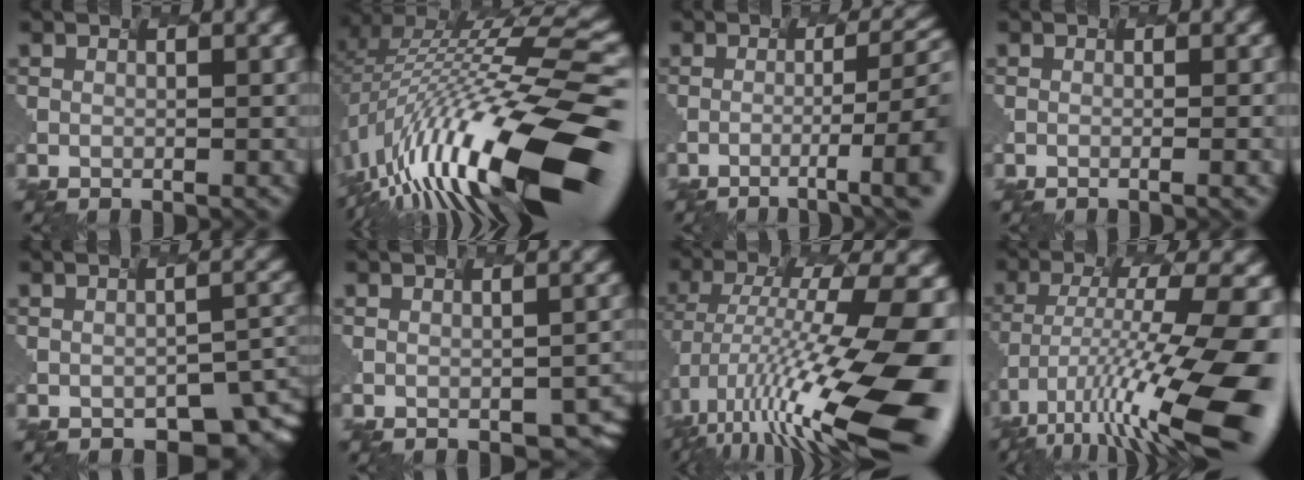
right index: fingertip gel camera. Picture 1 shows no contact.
{"total": 16.8, "force": [-5.7, 4.2, 15.2], "torque": [-0.277, 0.026, -0.097]}
{"total": 7.8, "force": [-2.5, 1.5, 7.2], "torque": [-0.097, 0.007, -0.011]}
{"total": 1.6, "force": [-0.4, 0.6, 1.5], "torque": [-0.001, 0.008, -0.013]}
{"total": 3.7, "force": [-2.5, 1.5, 2.3], "torque": [-0.039, -0.018, -0.002]}
{"total": 4.5, "force": [-1.8, 2.0, 3.6], "torque": [-0.037, -0.004, 0.022]}
{"total": 14.5, "force": [-5.4, 3.5, 13.0], "torque": [-0.251, -0.006, -0.071]}
{"total": 13.4, "force": [-7.3, 2.4, 10.9], "torque": [-0.217, -0.008, -0.102]}